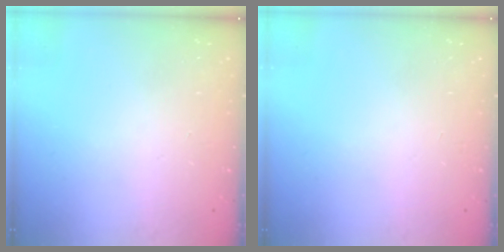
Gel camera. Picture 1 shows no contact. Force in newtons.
{"total": 0.0}